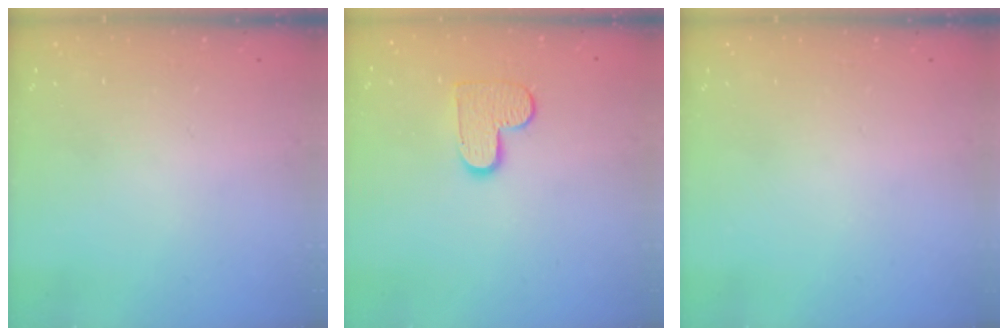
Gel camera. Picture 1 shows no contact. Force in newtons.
{"total": 8.9, "press": 8.9, "slide": 0.4}
{"total": 0.0}